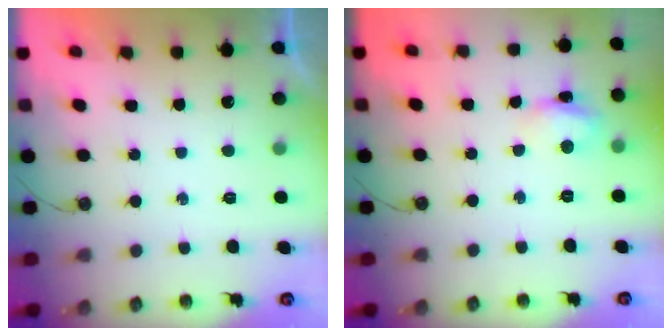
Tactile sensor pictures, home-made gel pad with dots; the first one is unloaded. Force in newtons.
{"total": 5.5, "press": 5.5, "slide": 0.5}